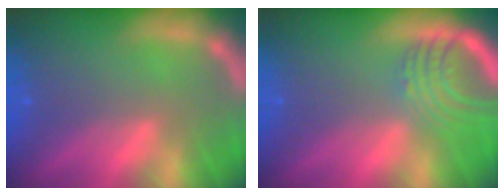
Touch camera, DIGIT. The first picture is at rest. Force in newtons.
{"total": 6.1}